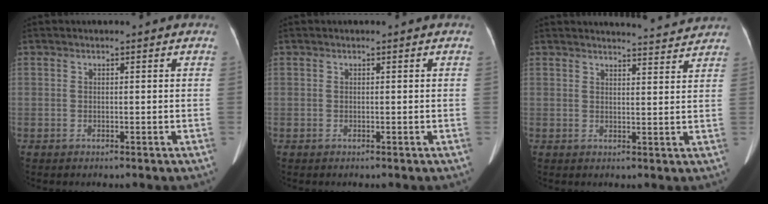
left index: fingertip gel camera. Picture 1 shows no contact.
{"total": 0.0}
{"total": 6.3, "force": [6.3, 0.2, 0.7], "torque": [-0.013, 0.000, 0.066]}